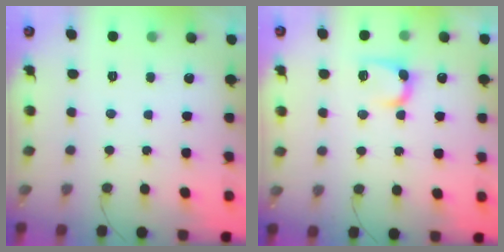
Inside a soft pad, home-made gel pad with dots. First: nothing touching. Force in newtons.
{"total": 7.4, "press": 7.4, "slide": 0.3}